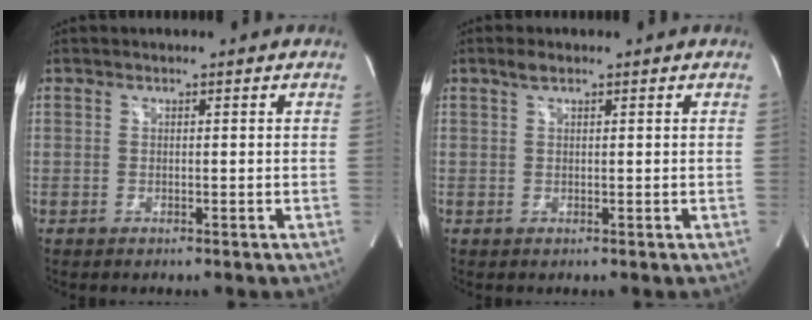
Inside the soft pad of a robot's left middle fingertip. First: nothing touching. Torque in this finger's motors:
{"motor_torque": [-0.02, 0.12, -0.51, -0.09]}